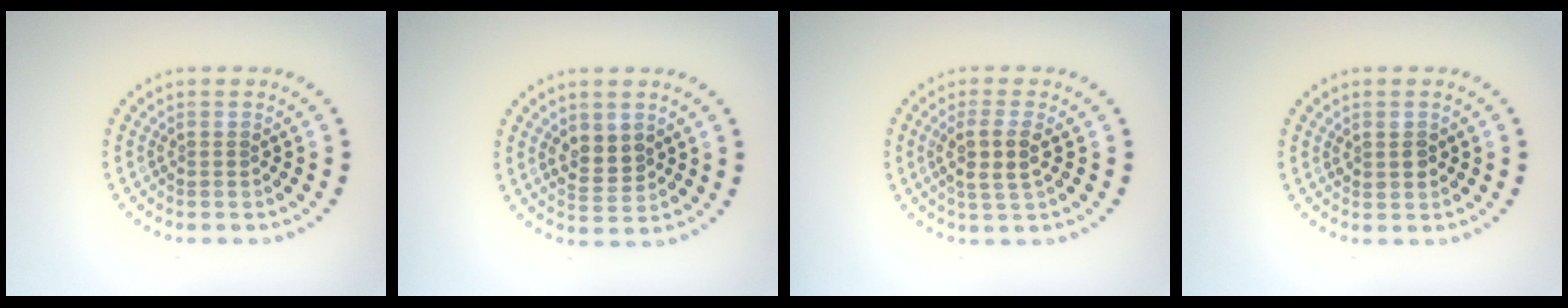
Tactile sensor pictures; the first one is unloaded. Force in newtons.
{"total": 2.7, "press": 2.6, "slide": 0.6}
{"total": 2.9, "press": 2.6, "slide": 1.4}
{"total": 1.4, "press": 1.4, "slide": 0.3}